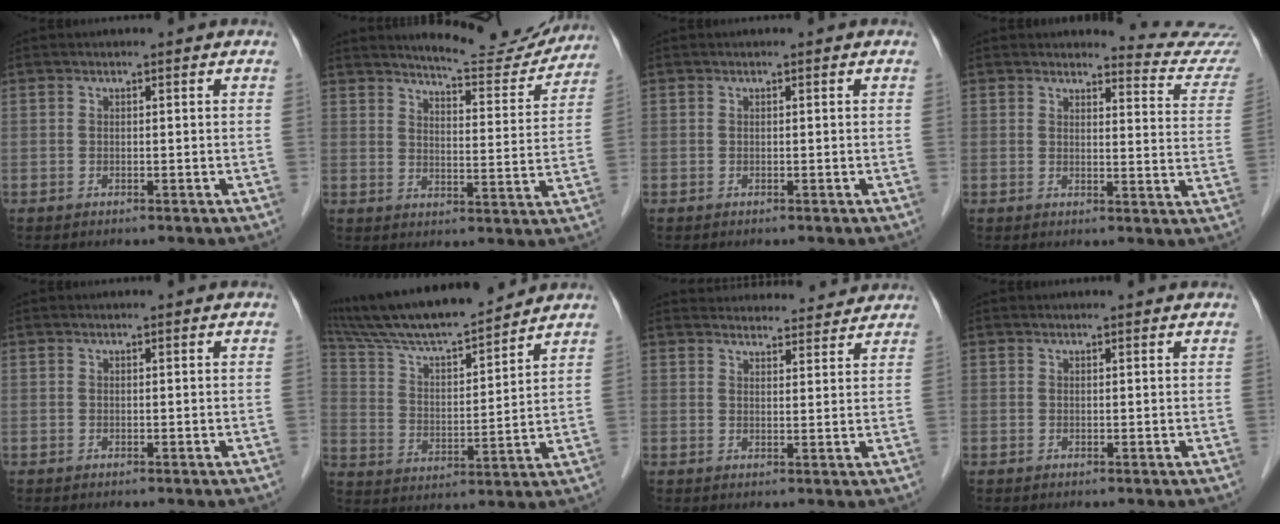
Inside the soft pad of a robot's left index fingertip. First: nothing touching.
{"total": 12.3, "force": [11.9, 1.6, 2.6], "torque": [-0.031, -0.025, 0.148]}
{"total": 0.0}
{"total": 9.3, "force": [9.3, -0.3, -0.3], "torque": [0.010, -0.080, 0.083]}
{"total": 0.0}
{"total": 16.2, "force": [14.6, 1.4, 7.0], "torque": [-0.133, 0.012, 0.256]}
{"total": 11.1, "force": [10.8, 2.2, 1.4], "torque": [0.001, 0.018, 0.125]}
{"total": 1.5, "force": [1.5, 0.2, 0.2], "torque": [-0.013, 0.007, 0.016]}